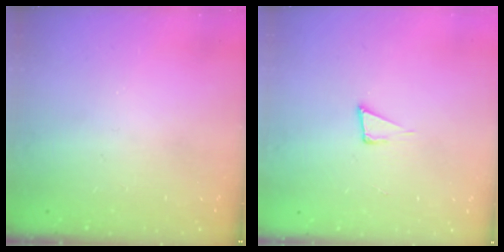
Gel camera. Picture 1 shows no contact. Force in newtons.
{"total": 4.0, "press": 2.6, "slide": 3.0}